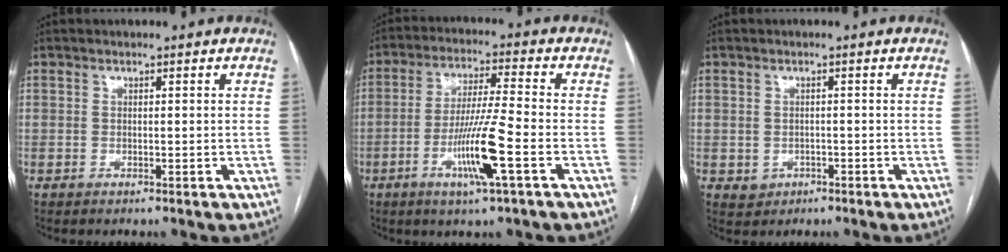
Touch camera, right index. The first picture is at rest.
{"total": 10.6, "force": [-3.8, -0.4, 9.9], "torque": [-0.191, -0.011, -0.073]}
{"total": 2.3, "force": [-0.8, 2.1, 0.5], "torque": [-0.004, 0.005, -0.006]}